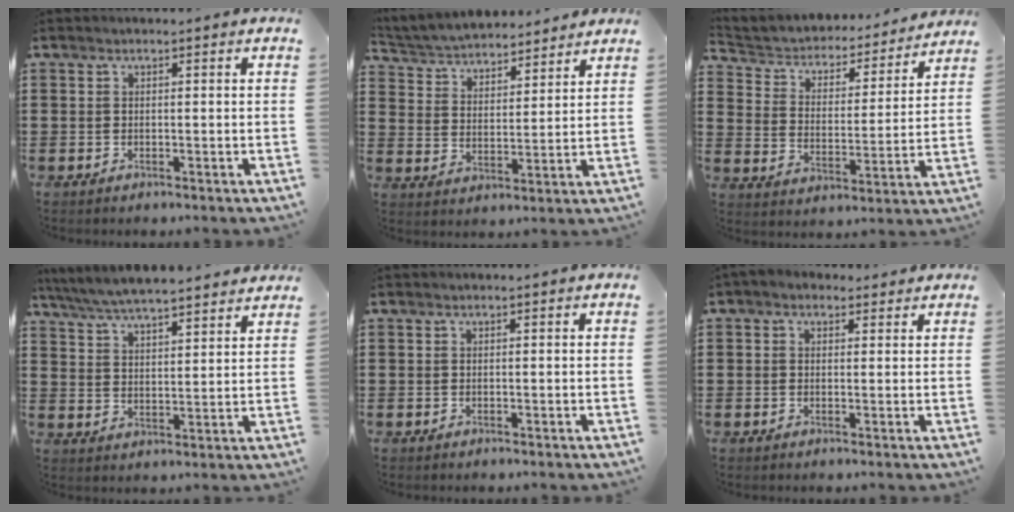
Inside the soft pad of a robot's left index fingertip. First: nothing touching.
{"total": 4.3, "force": [4.3, 0.6, 0.2], "torque": [-0.029, -0.027, 0.072]}
{"total": 3.6, "force": [3.3, 1.3, 0.4], "torque": [-0.031, -0.028, 0.048]}
{"total": 5.9, "force": [5.7, 0.2, 1.5], "torque": [-0.054, -0.027, 0.100]}
{"total": 0.0}
{"total": 1.5, "force": [0.9, 1.1, 0.4], "torque": [-0.013, 0.009, 0.017]}